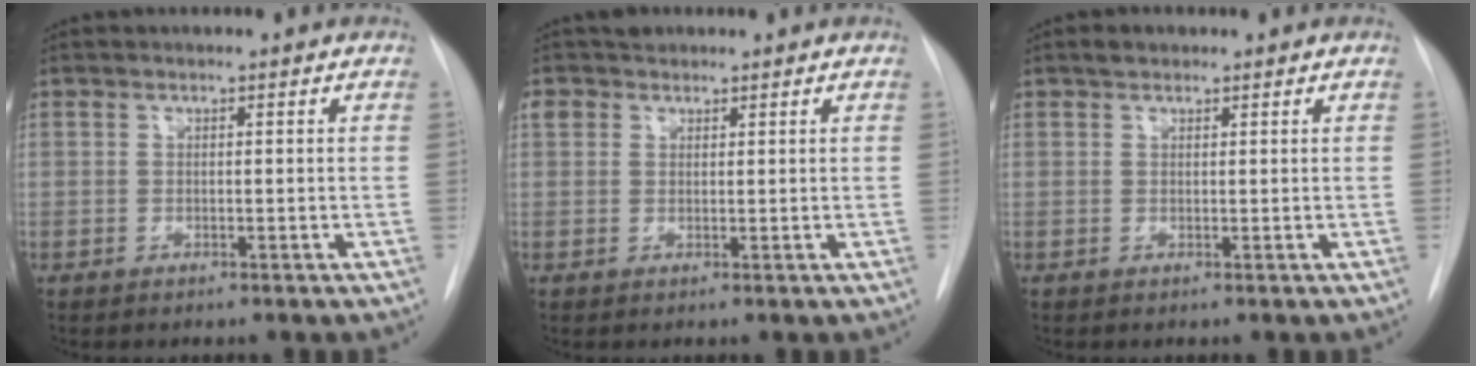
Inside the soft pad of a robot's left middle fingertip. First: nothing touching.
{"total": 2.0, "force": [1.5, 1.3, -0.1], "torque": [0.001, 0.015, 0.025]}
{"total": 1.4, "force": [1.1, 0.8, 0.4], "torque": [-0.013, 0.006, 0.015]}